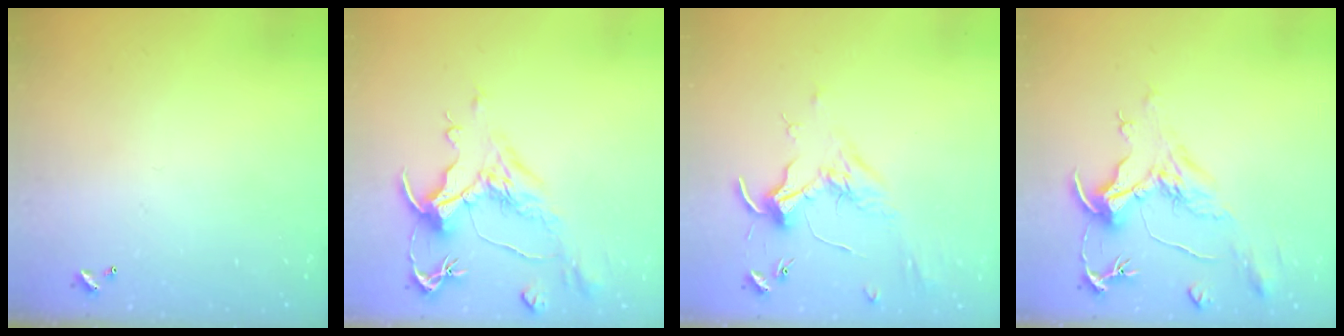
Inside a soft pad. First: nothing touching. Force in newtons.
{"total": 1.5, "press": 0.5, "slide": 1.4}
{"total": 1.7, "press": 1.5, "slide": 0.7}
{"total": 2.3, "press": 1.8, "slide": 1.3}